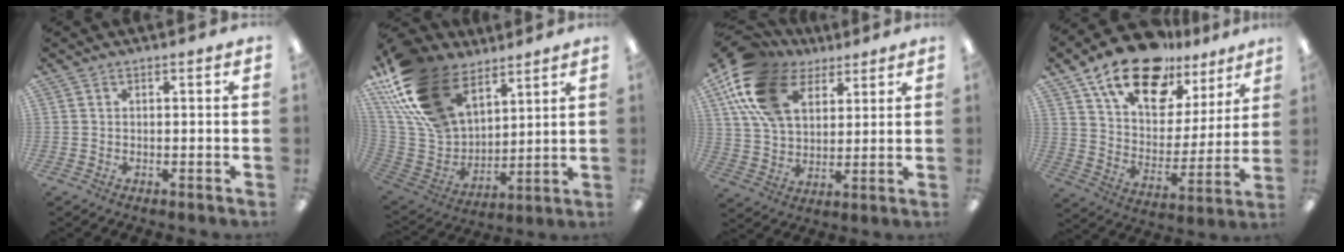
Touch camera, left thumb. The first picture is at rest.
{"total": 23.5, "force": [14.5, 13.3, 12.8], "torque": [-0.280, -0.064, 0.271]}
{"total": 19.6, "force": [9.6, 12.2, 12.0], "torque": [-0.256, -0.017, 0.178]}
{"total": 19.0, "force": [13.5, 9.5, 9.4], "torque": [-0.167, -0.079, 0.238]}